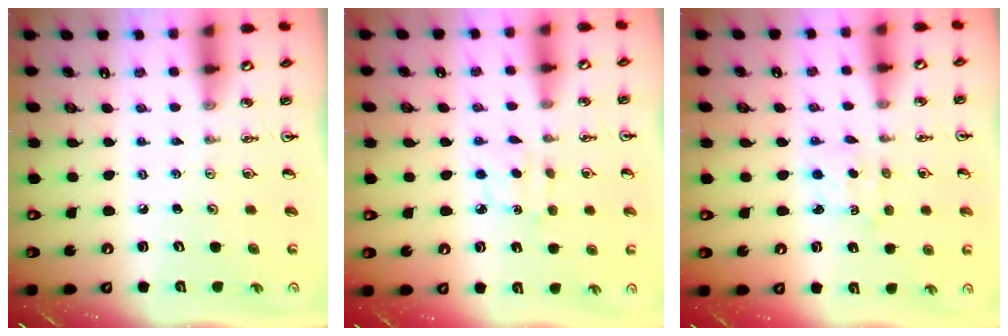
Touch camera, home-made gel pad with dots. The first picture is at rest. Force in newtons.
{"total": 4.2, "press": 4.1, "slide": 0.5}
{"total": 1.8, "press": 1.8, "slide": 0.2}